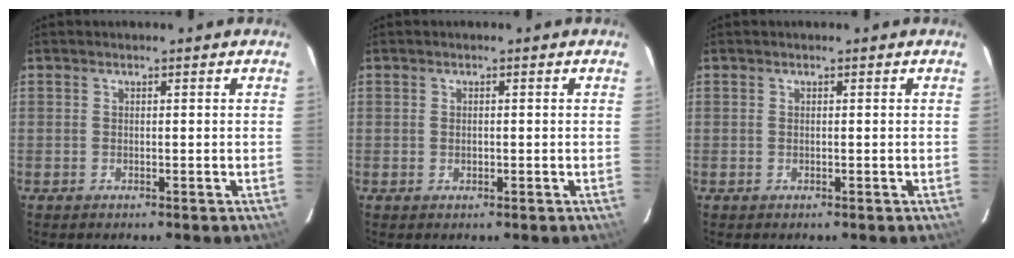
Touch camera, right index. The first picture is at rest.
{"total": 0.7, "force": [-0.1, 0.5, 0.4], "torque": [-0.006, 0.000, -0.001]}
{"total": 0.0}